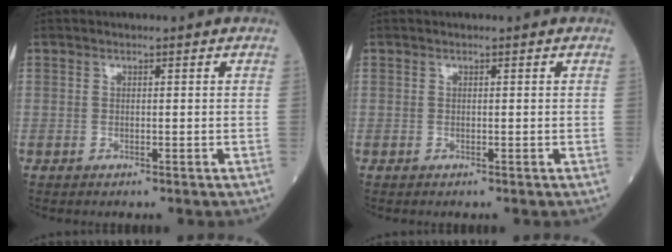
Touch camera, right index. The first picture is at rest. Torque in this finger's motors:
{"motor_torque": [0.00, 0.00, 0.00, 0.00]}